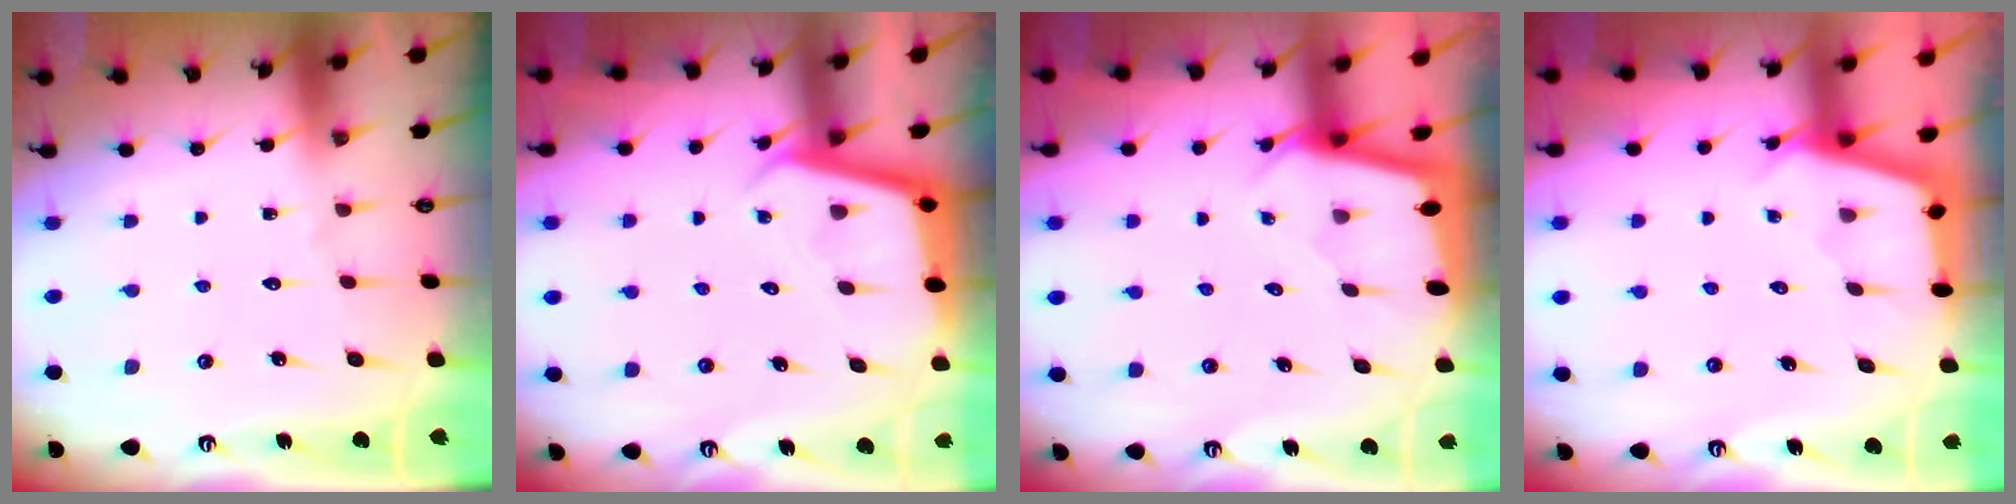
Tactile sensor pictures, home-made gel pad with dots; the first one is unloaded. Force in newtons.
{"total": 3.3, "press": 3.3, "slide": 0.2}
{"total": 2.0, "press": 2.0, "slide": 0.2}
{"total": 3.0, "press": 2.9, "slide": 0.3}